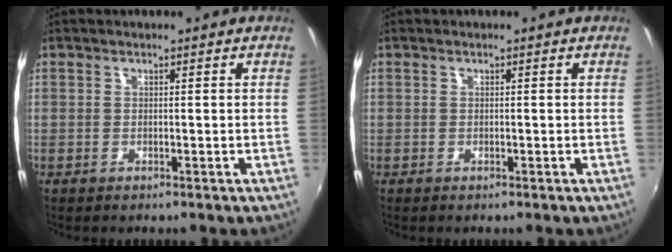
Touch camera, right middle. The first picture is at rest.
{"total": 0.0}